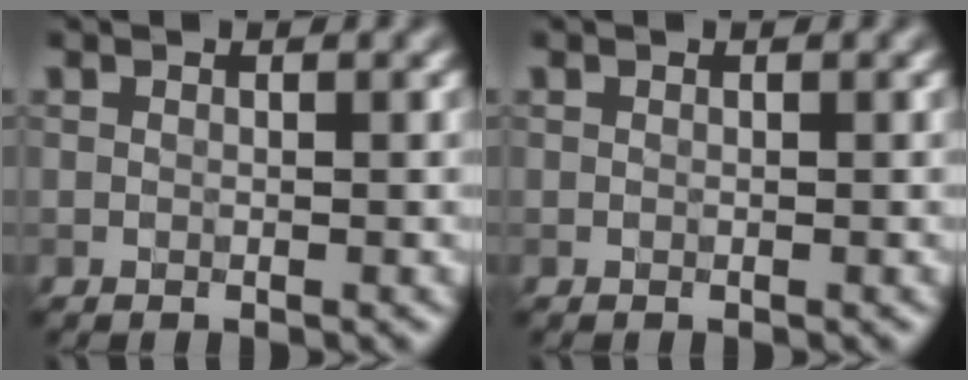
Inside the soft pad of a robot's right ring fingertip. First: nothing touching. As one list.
[{"total": 0.0}]